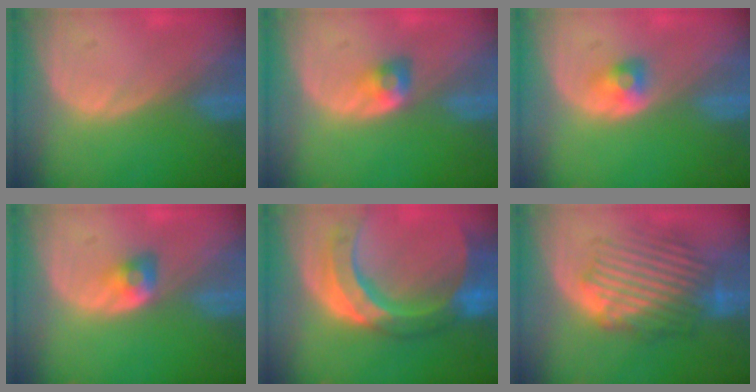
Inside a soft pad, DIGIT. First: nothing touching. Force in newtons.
{"total": 2.8, "press": 2.4, "slide": 1.4}
{"total": 2.7, "press": 2.4, "slide": 1.1}
{"total": 2.9, "press": 2.5, "slide": 1.5}
{"total": 11.6, "press": 9.8, "slide": 6.2}
{"total": 8.7, "press": 8.5, "slide": 2.2}